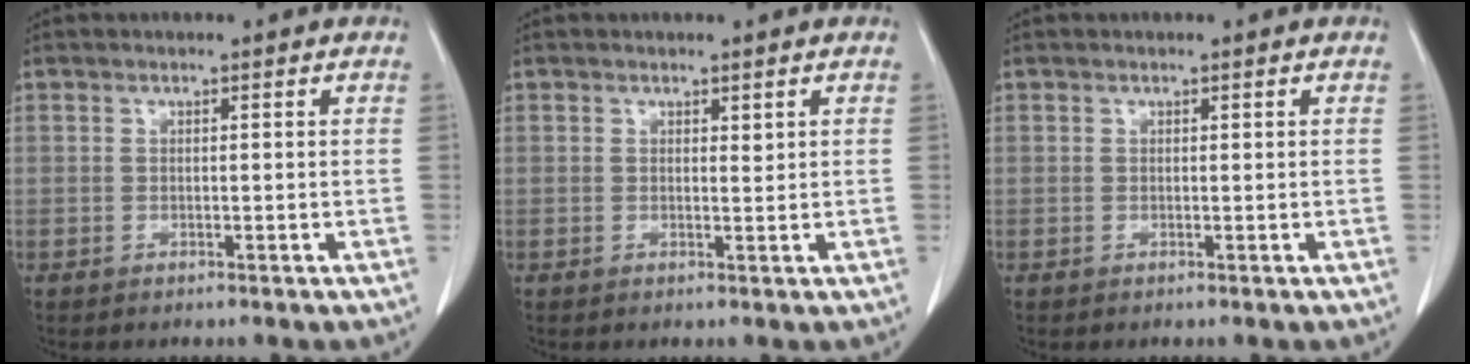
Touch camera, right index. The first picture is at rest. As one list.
[{"total": 0.7, "force": [0.5, 0.2, 0.4], "torque": [-0.005, -0.005, 0.007]}, {"total": 0.0}]